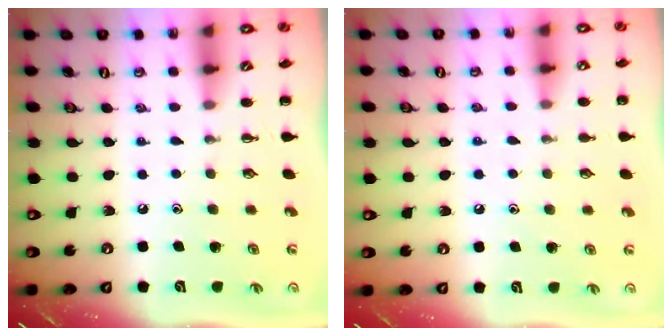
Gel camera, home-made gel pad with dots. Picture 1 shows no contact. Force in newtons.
{"total": 6.2, "press": 5.9, "slide": 1.8}